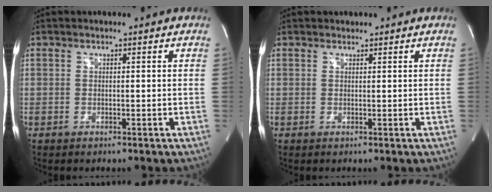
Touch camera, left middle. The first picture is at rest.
{"total": 0.6, "force": [0.5, 0.3, -0.1], "torque": [-0.004, 0.004, 0.009]}